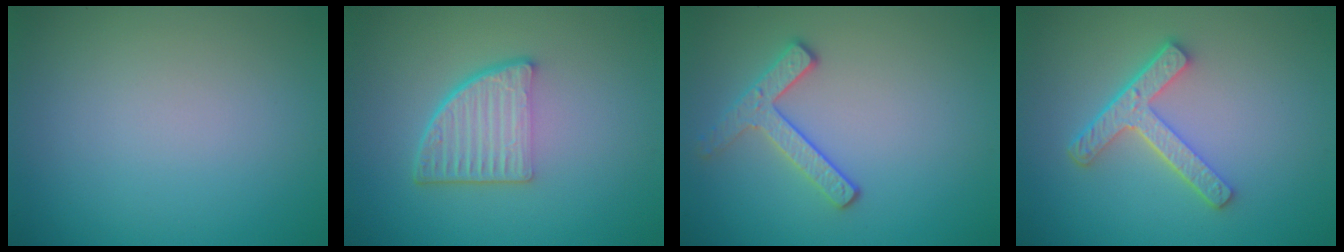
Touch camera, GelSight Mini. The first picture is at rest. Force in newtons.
{"total": 4.9, "press": 3.4, "slide": 3.6}
{"total": 2.5, "press": 2.3, "slide": 0.9}
{"total": 4.2, "press": 3.1, "slide": 2.8}